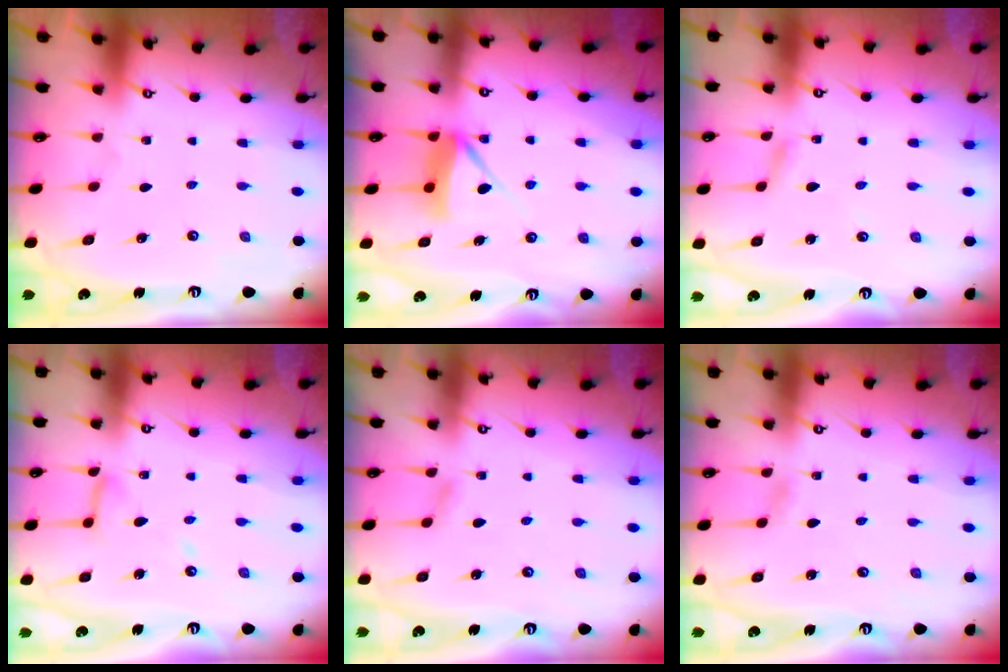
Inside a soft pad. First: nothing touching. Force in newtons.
{"total": 8.7, "press": 8.6, "slide": 0.9}
{"total": 2.5, "press": 2.5, "slide": 0.2}
{"total": 7.5, "press": 7.5, "slide": 0.6}
{"total": 4.2, "press": 4.2, "slide": 0.4}
{"total": 2.1, "press": 2.1, "slide": 0.3}